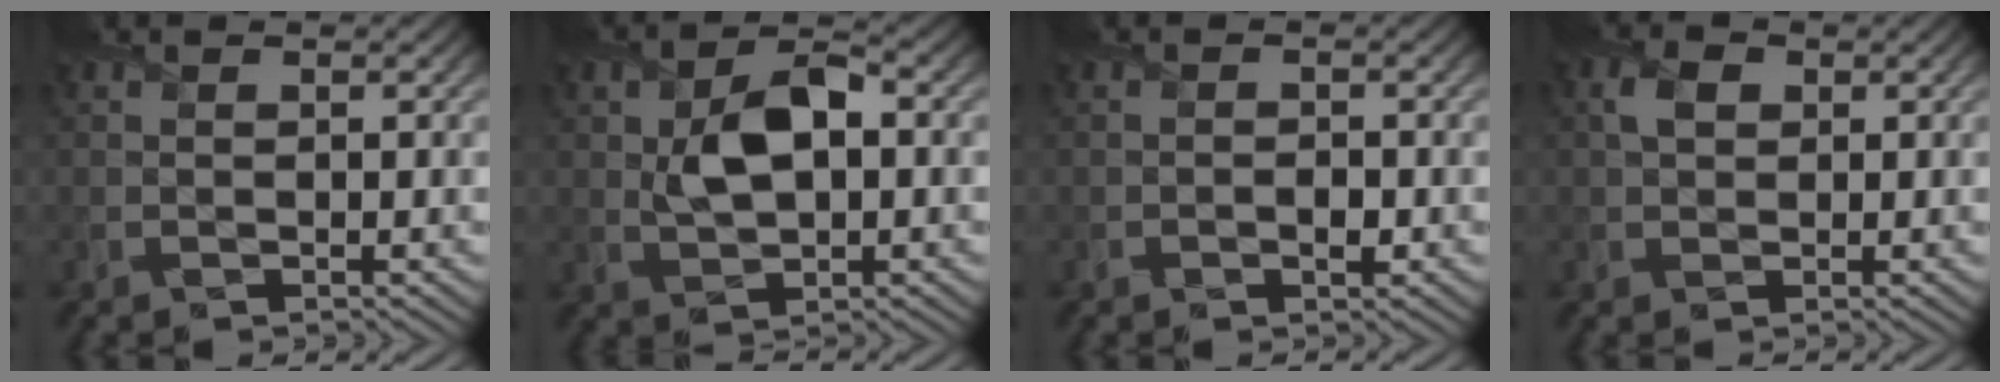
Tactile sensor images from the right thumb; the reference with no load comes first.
{"total": 6.3, "force": [0.8, 3.7, 5.1], "torque": [-0.100, 0.005, 0.015]}
{"total": 1.5, "force": [-0.7, 0.9, 1.0], "torque": [-0.013, -0.003, -0.013]}
{"total": 2.4, "force": [0.8, 1.8, 1.4], "torque": [-0.034, 0.007, 0.010]}